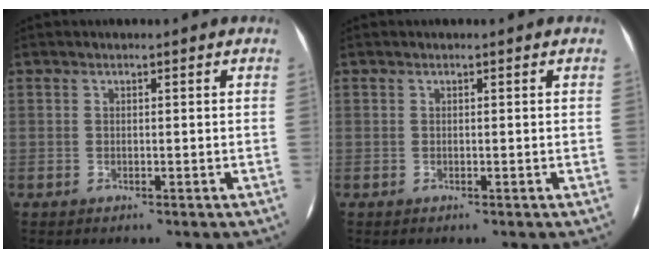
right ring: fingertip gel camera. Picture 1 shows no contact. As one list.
[{"total": 0.0}]